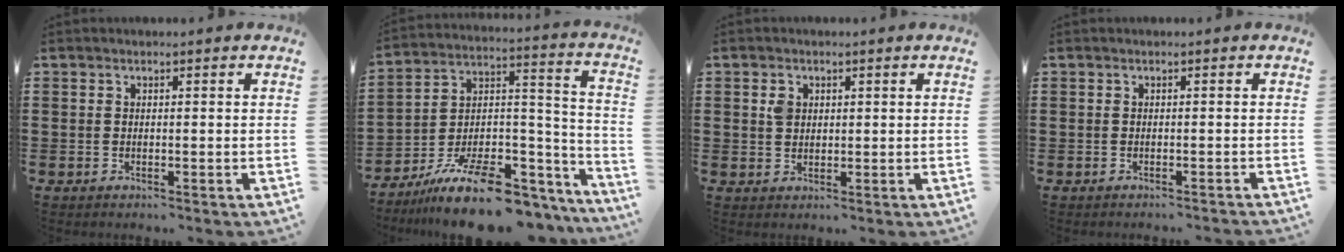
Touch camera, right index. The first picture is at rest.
{"total": 13.9, "force": [-10.0, 5.0, 8.2], "torque": [-0.131, 0.041, -0.170]}
{"total": 2.0, "force": [0.7, 1.4, 1.1], "torque": [-0.026, 0.007, 0.013]}
{"total": 0.7, "force": [-0.7, -0.1, 0.0], "torque": [-0.001, -0.004, -0.015]}